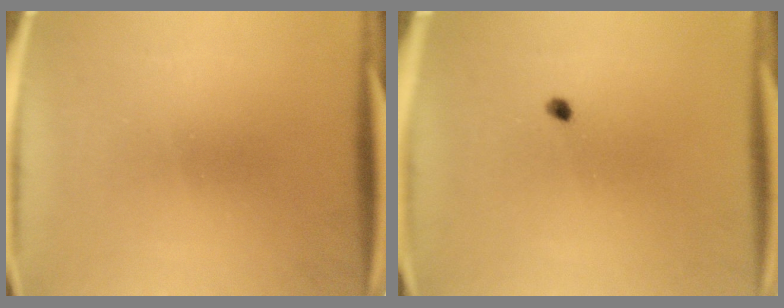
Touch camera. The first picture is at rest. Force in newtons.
{"total": 0.9}